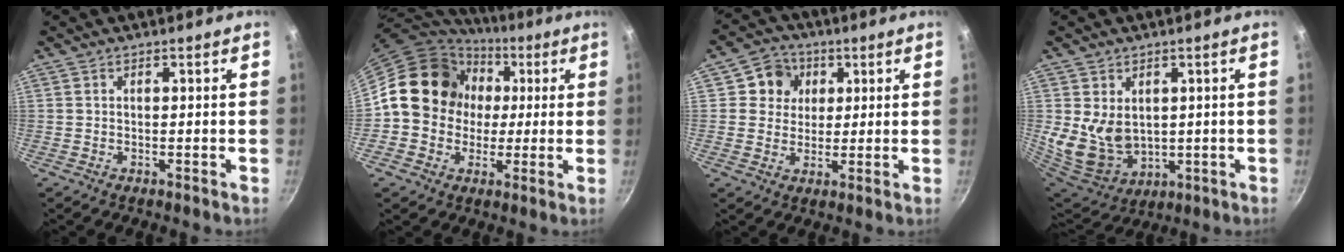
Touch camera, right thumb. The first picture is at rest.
{"total": 15.7, "force": [1.6, 14.0, 7.1], "torque": [-0.081, 0.022, 0.012]}
{"total": 7.1, "force": [2.2, 6.5, 1.9], "torque": [0.012, 0.004, 0.026]}
{"total": 12.4, "force": [1.6, 9.4, 7.9], "torque": [-0.135, -0.034, 0.057]}